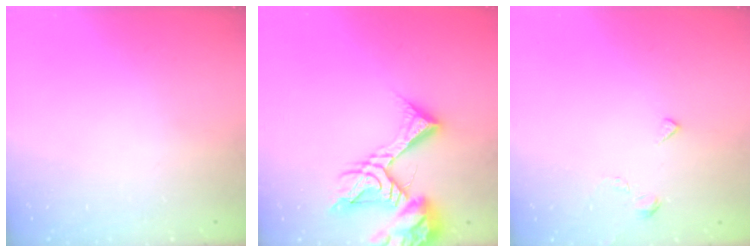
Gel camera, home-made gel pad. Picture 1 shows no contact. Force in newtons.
{"total": 15.2, "press": 15.2, "slide": 1.0}
{"total": 4.9, "press": 4.8, "slide": 0.6}